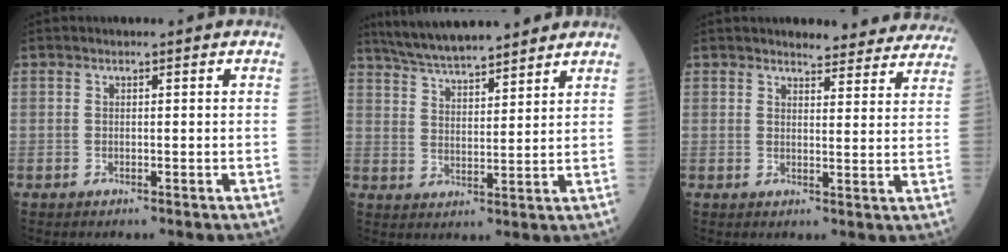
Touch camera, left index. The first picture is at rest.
{"total": 12.6, "force": [11.2, 1.9, 5.5], "torque": [-0.094, 0.022, 0.185]}
{"total": 12.1, "force": [11.6, 2.7, 2.2], "torque": [0.007, -0.020, 0.107]}